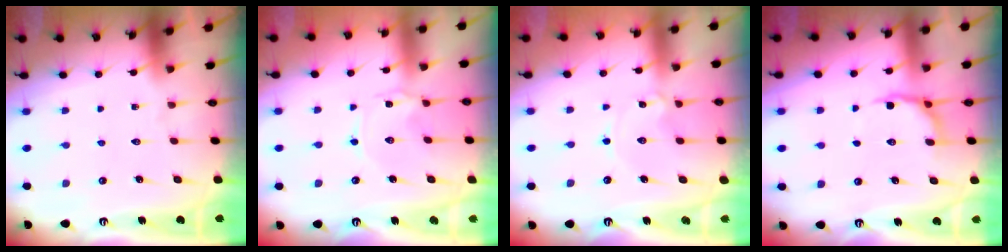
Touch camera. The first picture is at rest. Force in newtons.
{"total": 1.5, "press": 1.5, "slide": 0.2}
{"total": 0.8, "press": 0.8, "slide": 0.1}
{"total": 6.3, "press": 5.7, "slide": 2.7}